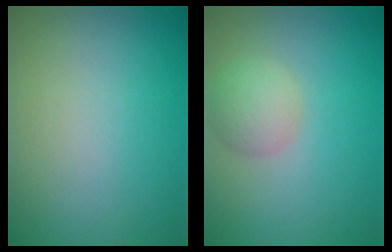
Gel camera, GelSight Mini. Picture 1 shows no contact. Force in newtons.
{"total": 2.7, "press": 2.7, "slide": 0.2}